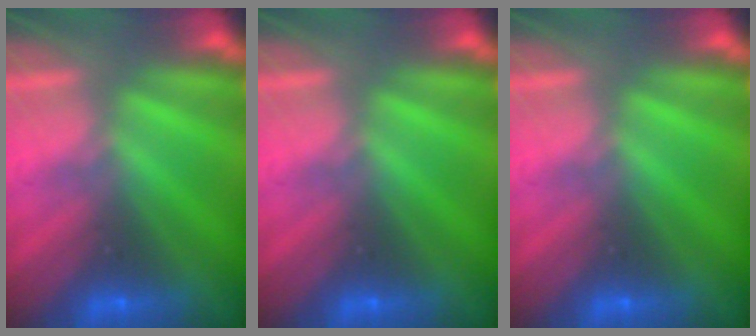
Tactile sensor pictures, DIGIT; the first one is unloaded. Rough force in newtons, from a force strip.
{"total": 0.0}
{"total": 0.0}